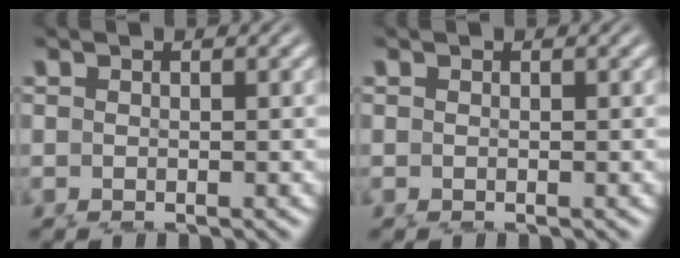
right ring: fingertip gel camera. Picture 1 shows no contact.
{"total": 0.0}